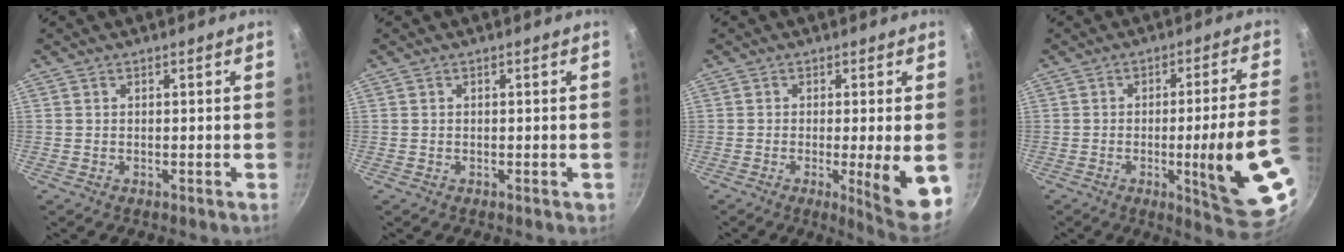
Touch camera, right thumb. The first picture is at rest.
{"total": 0.8, "force": [-0.3, 0.4, 0.6], "torque": [-0.006, 0.003, -0.005]}
{"total": 9.6, "force": [-1.8, 1.1, 9.4], "torque": [-0.126, -0.008, -0.020]}
{"total": 17.1, "force": [-4.0, 1.6, 16.5], "torque": [-0.219, 0.007, -0.045]}